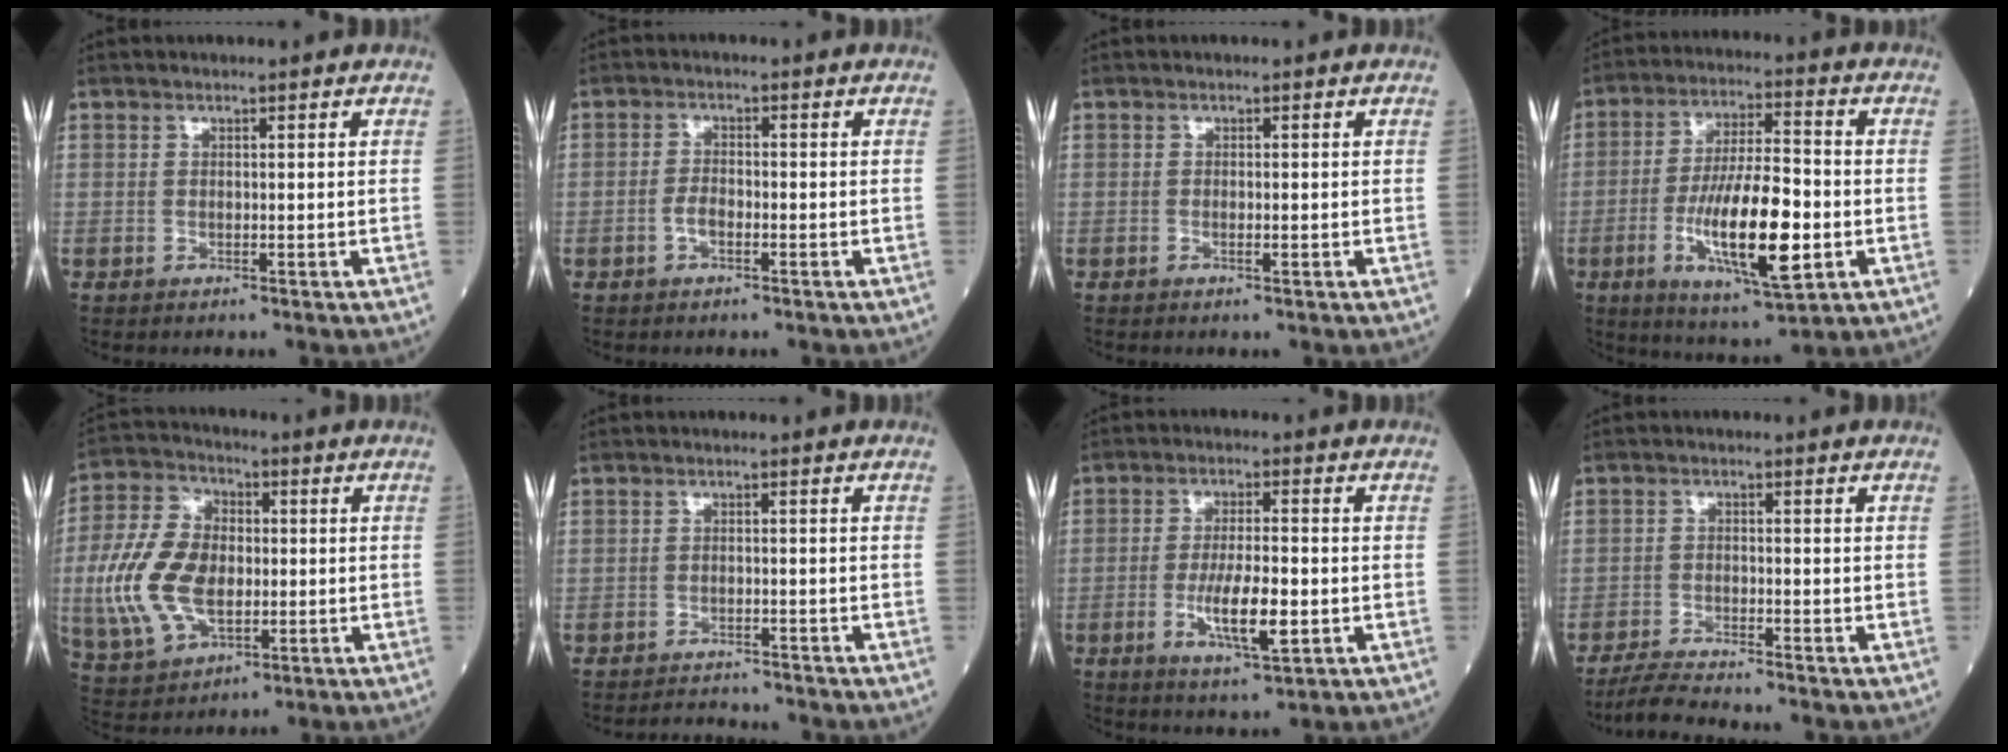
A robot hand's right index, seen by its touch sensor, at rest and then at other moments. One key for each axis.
{"total": 2.4, "fx": -0.9, "fy": 1.1, "fz": 1.9, "tx": -0.035, "ty": 0.004, "tz": -0.014}
{"total": 0.8, "fx": -0.2, "fy": 0.1, "fz": 0.7, "tx": -0.012, "ty": -0.001, "tz": -0.003}
{"total": 14.8, "fx": -3.6, "fy": 3.2, "fz": 14.0, "tx": -0.254, "ty": -0.010, "tz": -0.060}
{"total": 14.0, "fx": -1.2, "fy": 8.9, "fz": 10.8, "tx": -0.252, "ty": 0.015, "tz": -0.015}
{"total": 3.1, "fx": -3.1, "fy": -0.2, "fz": -0.1, "tx": 0.001, "ty": -0.015, "tz": -0.050}
{"total": 7.8, "fx": -2.0, "fy": 1.5, "fz": 7.4, "tx": -0.135, "ty": -0.011, "tz": -0.034}
{"total": 3.9, "fx": -3.7, "fy": -1.0, "fz": 1.0, "tx": -0.032, "ty": -0.024, "tz": -0.072}